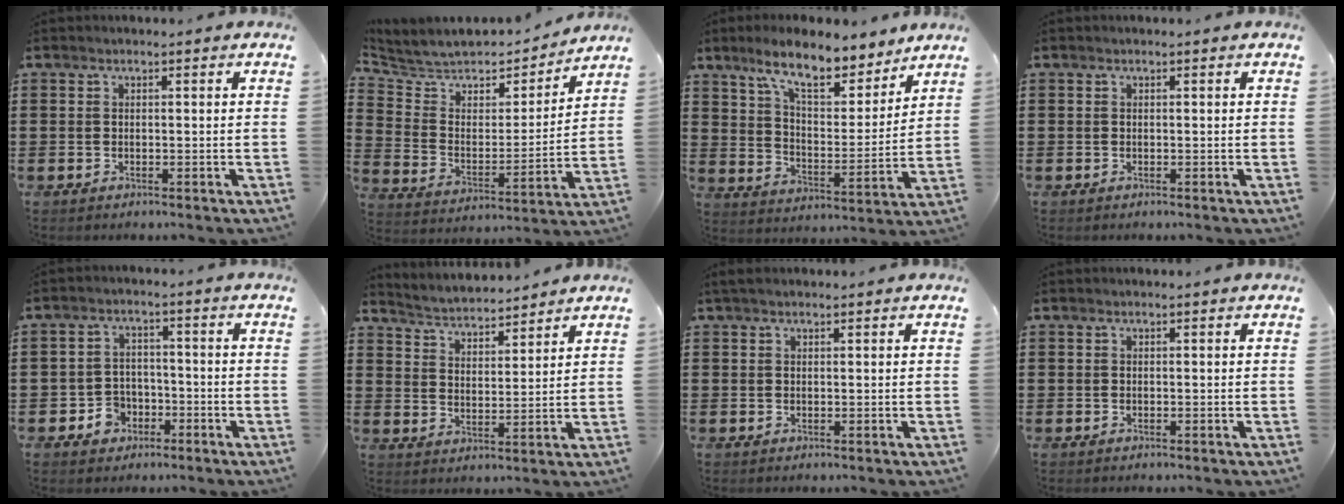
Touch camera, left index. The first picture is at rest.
{"total": 5.9, "force": [5.4, 2.1, 1.0], "torque": [-0.057, -0.042, 0.089]}
{"total": 10.9, "force": [8.7, 2.5, 6.0], "torque": [-0.127, -0.032, 0.152]}
{"total": 0.0}
{"total": 4.2, "force": [-2.4, 3.2, 1.1], "torque": [-0.027, 0.010, -0.048]}
{"total": 3.7, "force": [3.7, 0.2, 0.0], "torque": [-0.018, -0.025, 0.063]}
{"total": 1.1, "force": [0.8, 0.4, 0.7], "torque": [-0.014, 0.004, 0.014]}
{"total": 0.0}